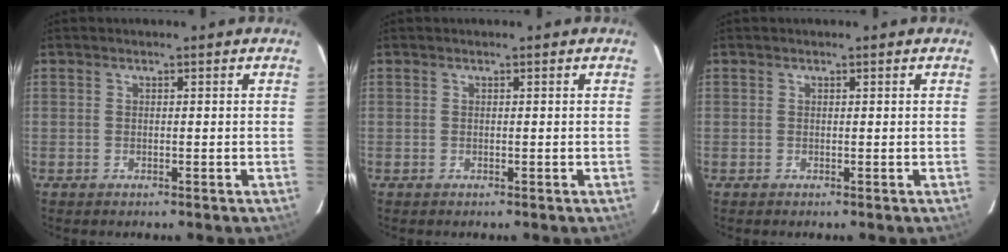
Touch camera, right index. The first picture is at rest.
{"total": 0.0}
{"total": 0.0}